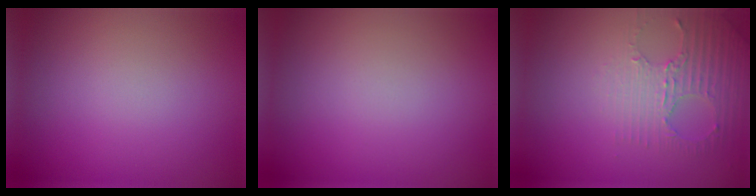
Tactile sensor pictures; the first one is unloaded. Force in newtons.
{"total": 0.0}
{"total": 2.8, "press": 2.5, "slide": 1.3}